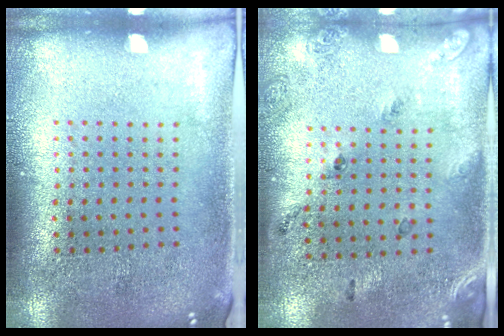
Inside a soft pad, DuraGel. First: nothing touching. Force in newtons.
{"total": 1.7, "press": 1.0, "slide": 1.4}